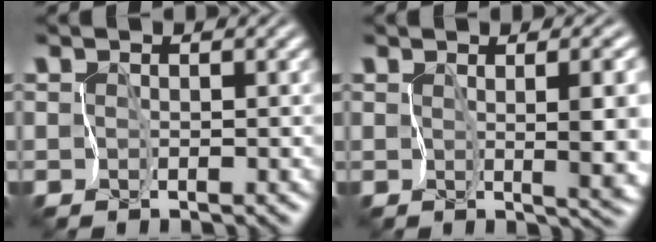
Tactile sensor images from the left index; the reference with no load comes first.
{"total": 5.8, "force": [0.7, 1.4, 5.5], "torque": [-0.069, -0.012, 0.019]}